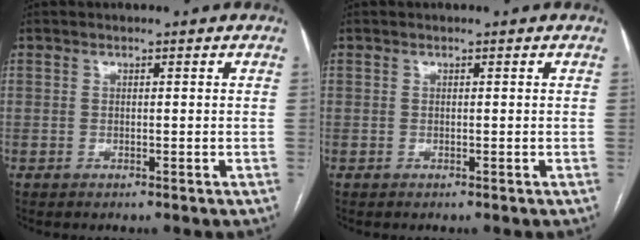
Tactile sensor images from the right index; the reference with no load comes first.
{"total": 0.0}